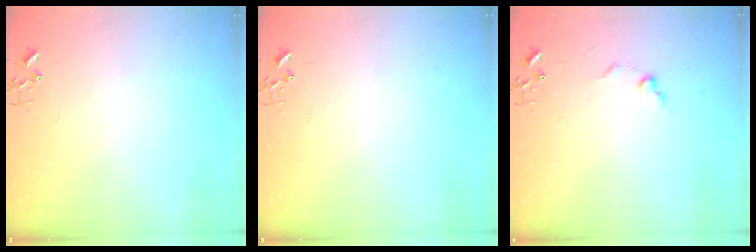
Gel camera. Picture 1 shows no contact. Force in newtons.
{"total": 0.0}
{"total": 6.1, "press": 6.1, "slide": 0.8}